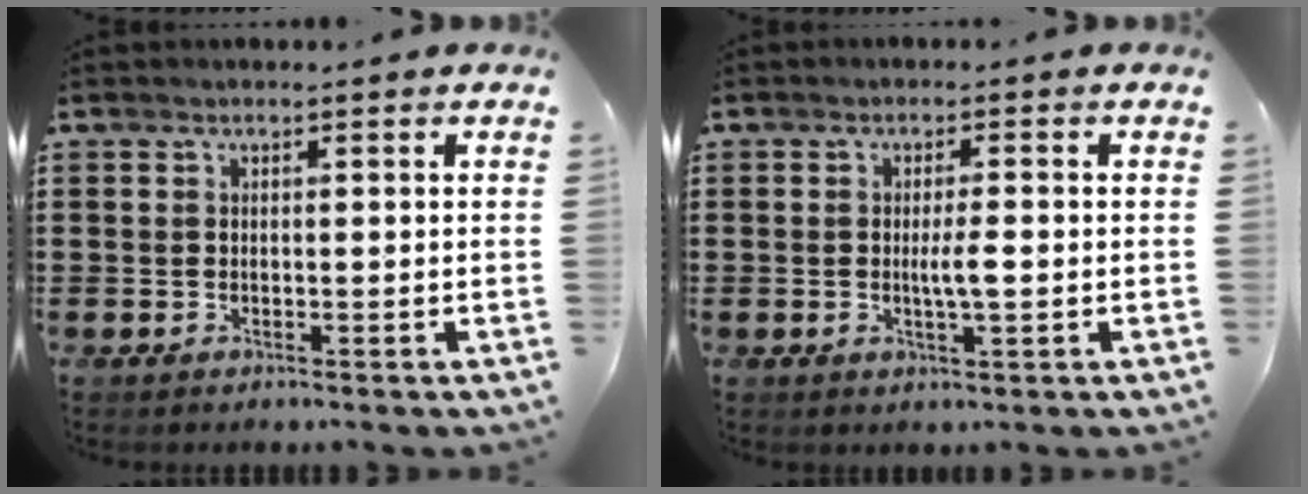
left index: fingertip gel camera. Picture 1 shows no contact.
{"total": 3.4, "force": [-0.3, 0.5, 3.4], "torque": [-0.060, -0.002, -0.006]}